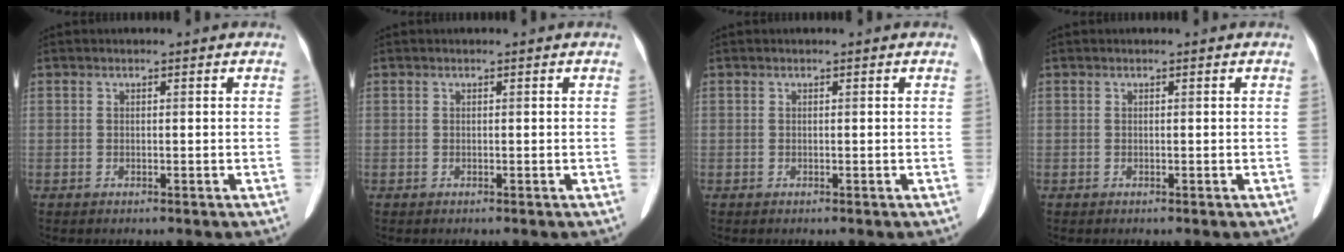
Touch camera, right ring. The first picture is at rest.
{"total": 0.0}
{"total": 0.0}
{"total": 0.0}